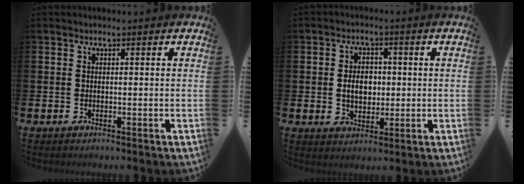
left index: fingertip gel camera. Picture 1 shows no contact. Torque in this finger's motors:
{"motor_torque": [1.02, 0.00, 0.12, 0.13]}